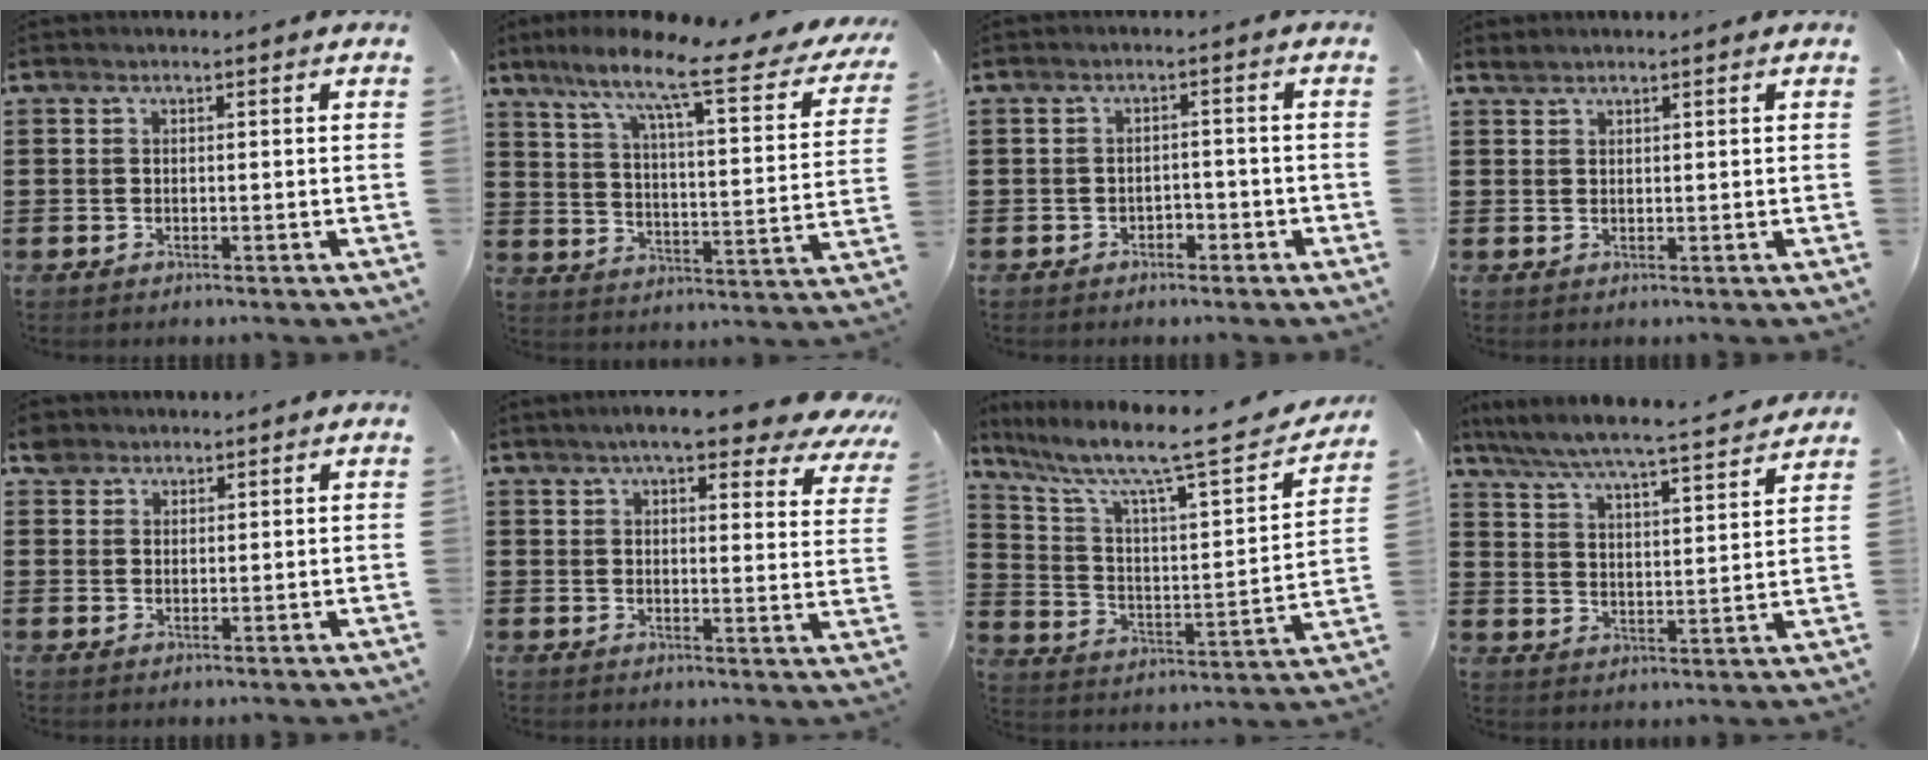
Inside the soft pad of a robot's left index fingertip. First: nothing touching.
{"total": 11.5, "force": [8.4, 0.9, 7.8], "torque": [-0.156, -0.060, 0.125]}
{"total": 2.1, "force": [-1.9, 0.9, 0.4], "torque": [-0.015, 0.003, -0.042]}
{"total": 1.1, "force": [1.1, 0.0, 0.3], "torque": [-0.008, 0.000, 0.021]}
{"total": 2.4, "force": [1.9, 1.4, 0.2], "torque": [-0.013, 0.008, 0.038]}
{"total": 7.7, "force": [6.4, 0.9, 4.0], "torque": [-0.081, -0.020, 0.112]}
{"total": 10.7, "force": [8.2, 1.4, 6.8], "torque": [-0.155, -0.054, 0.128]}
{"total": 6.0, "force": [5.7, -0.5, 1.9], "torque": [-0.061, -0.043, 0.093]}